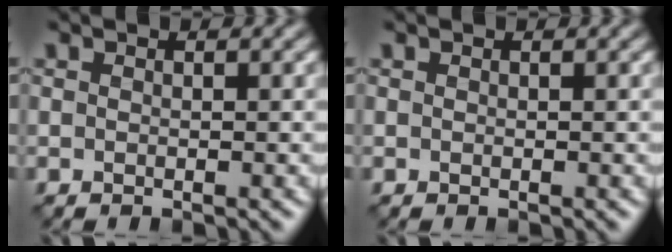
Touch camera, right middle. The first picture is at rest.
{"total": 0.0}